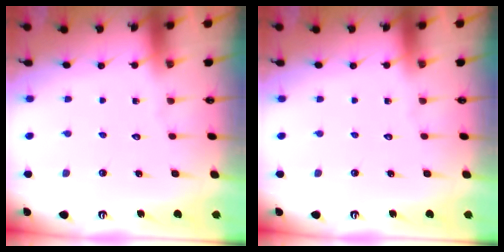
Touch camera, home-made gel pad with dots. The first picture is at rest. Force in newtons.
{"total": 0.0}